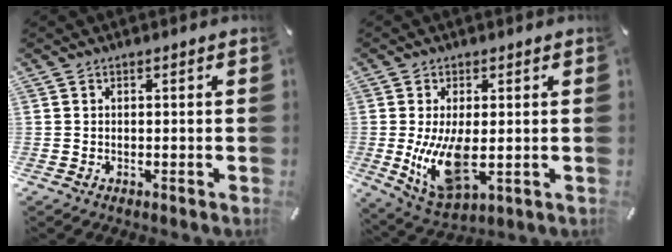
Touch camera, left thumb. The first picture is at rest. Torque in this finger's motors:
{"motor_torque": [0.36, 0.52, 1.27, -0.01, 0.52]}